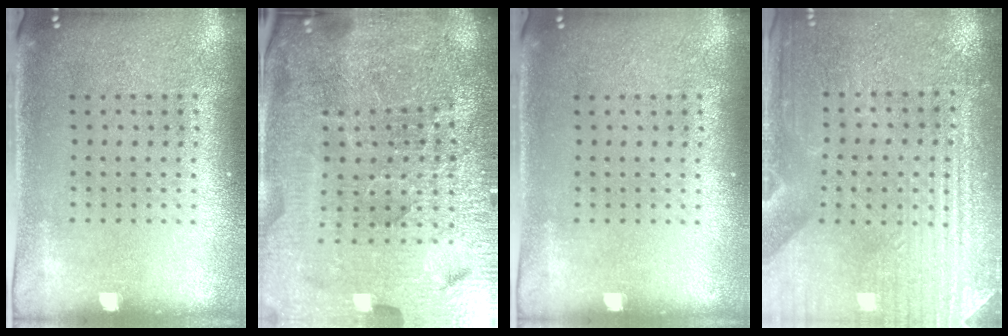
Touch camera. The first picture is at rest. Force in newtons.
{"total": 5.5, "press": 5.1, "slide": 2.0}
{"total": 0.0}
{"total": 3.2, "press": 3.1, "slide": 0.7}